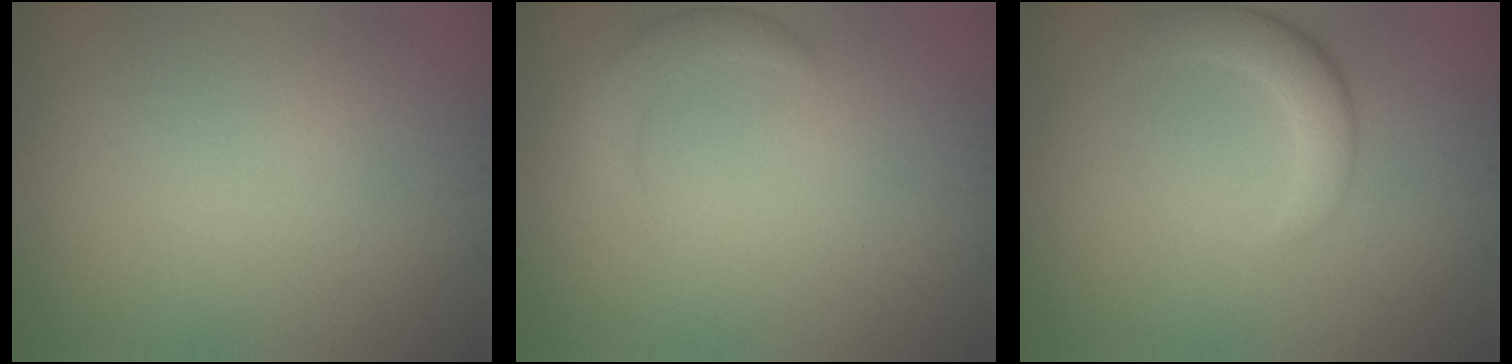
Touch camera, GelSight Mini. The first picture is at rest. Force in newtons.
{"total": 2.4, "press": 2.4, "slide": 0.2}
{"total": 2.9, "press": 2.9, "slide": 0.2}